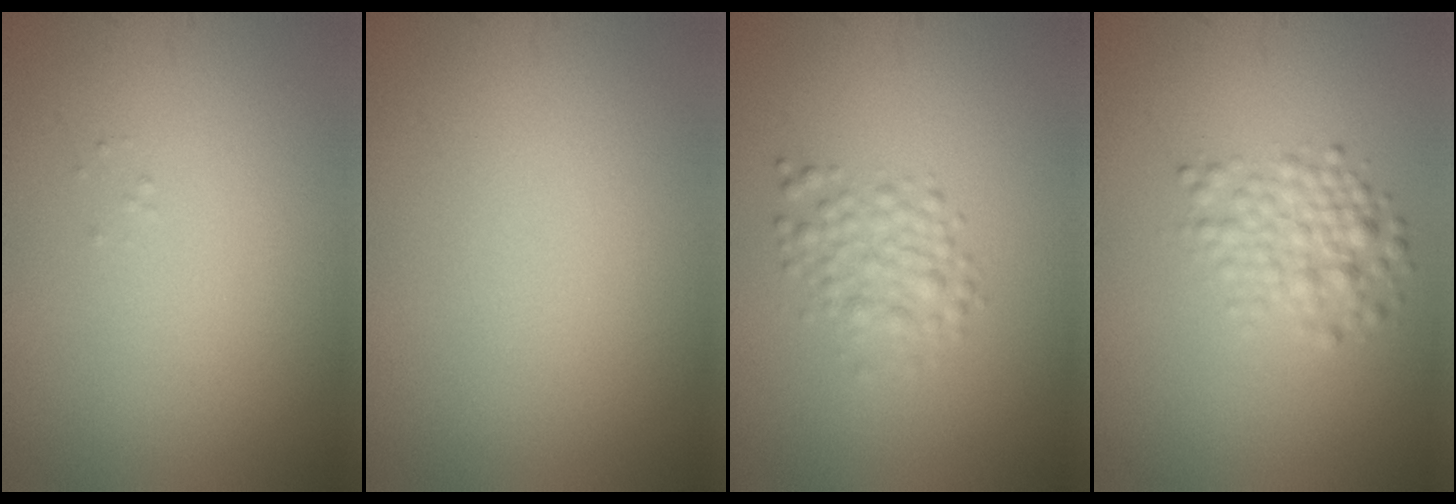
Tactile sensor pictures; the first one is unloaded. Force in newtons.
{"total": 0.0}
{"total": 2.4, "press": 2.4, "slide": 0.1}
{"total": 3.0, "press": 3.0, "slide": 0.2}